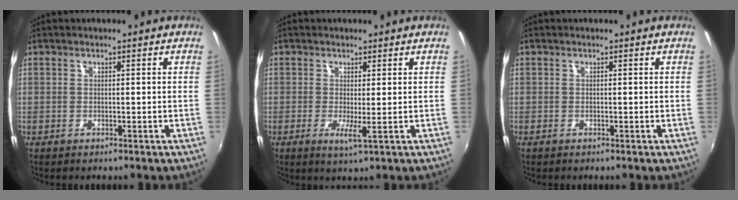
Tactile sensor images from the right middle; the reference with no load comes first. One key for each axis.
{"total": 2.5, "fx": -0.2, "fy": -0.1, "fz": 2.5, "tx": -0.050, "ty": -0.011, "tz": -0.005}
{"total": 0.0}